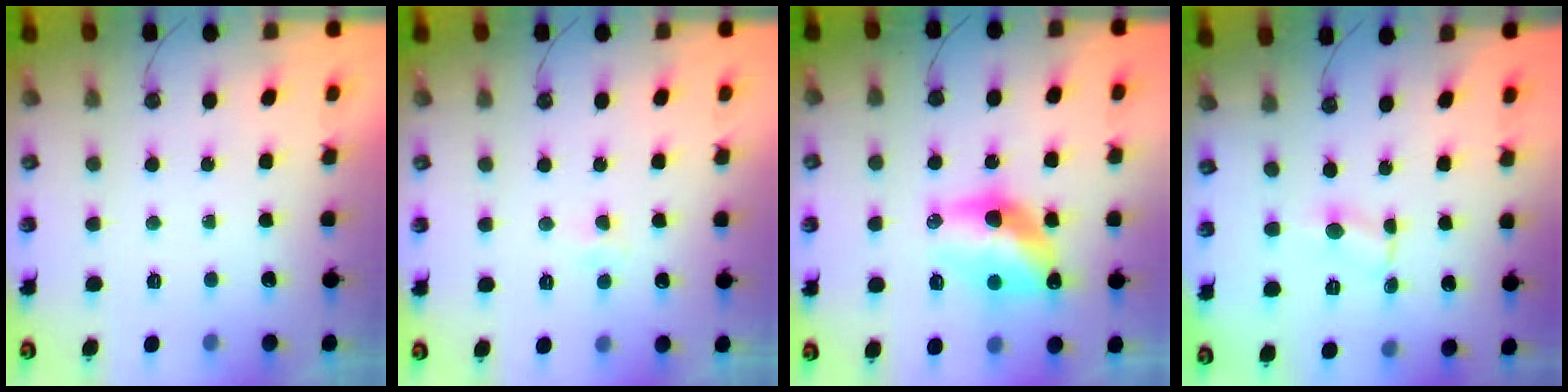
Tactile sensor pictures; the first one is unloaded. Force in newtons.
{"total": 4.6, "press": 3.7, "slide": 2.6}
{"total": 11.4, "press": 11.4, "slide": 0.6}
{"total": 1.1, "press": 1.1, "slide": 0.2}